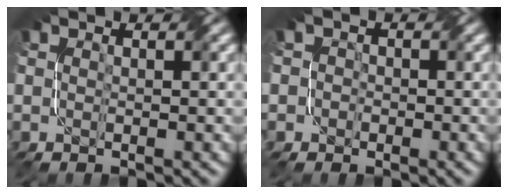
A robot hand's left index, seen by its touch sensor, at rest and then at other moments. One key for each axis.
{"total": 2.5, "fx": 0.0, "fy": 2.5, "fz": 0.4, "tx": 0.008, "ty": 0.012, "tz": -0.024}